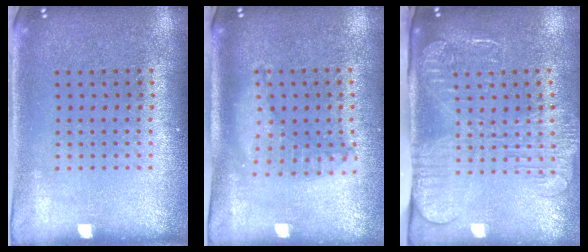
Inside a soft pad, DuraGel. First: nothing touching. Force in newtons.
{"total": 1.3, "press": 1.3, "slide": 0.2}
{"total": 2.6, "press": 2.0, "slide": 1.7}